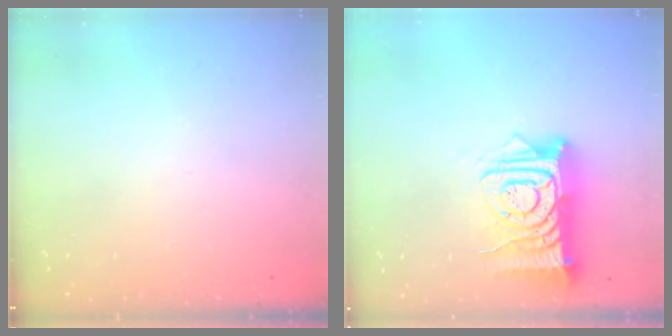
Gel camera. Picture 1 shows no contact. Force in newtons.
{"total": 14.5, "press": 14.4, "slide": 1.6}